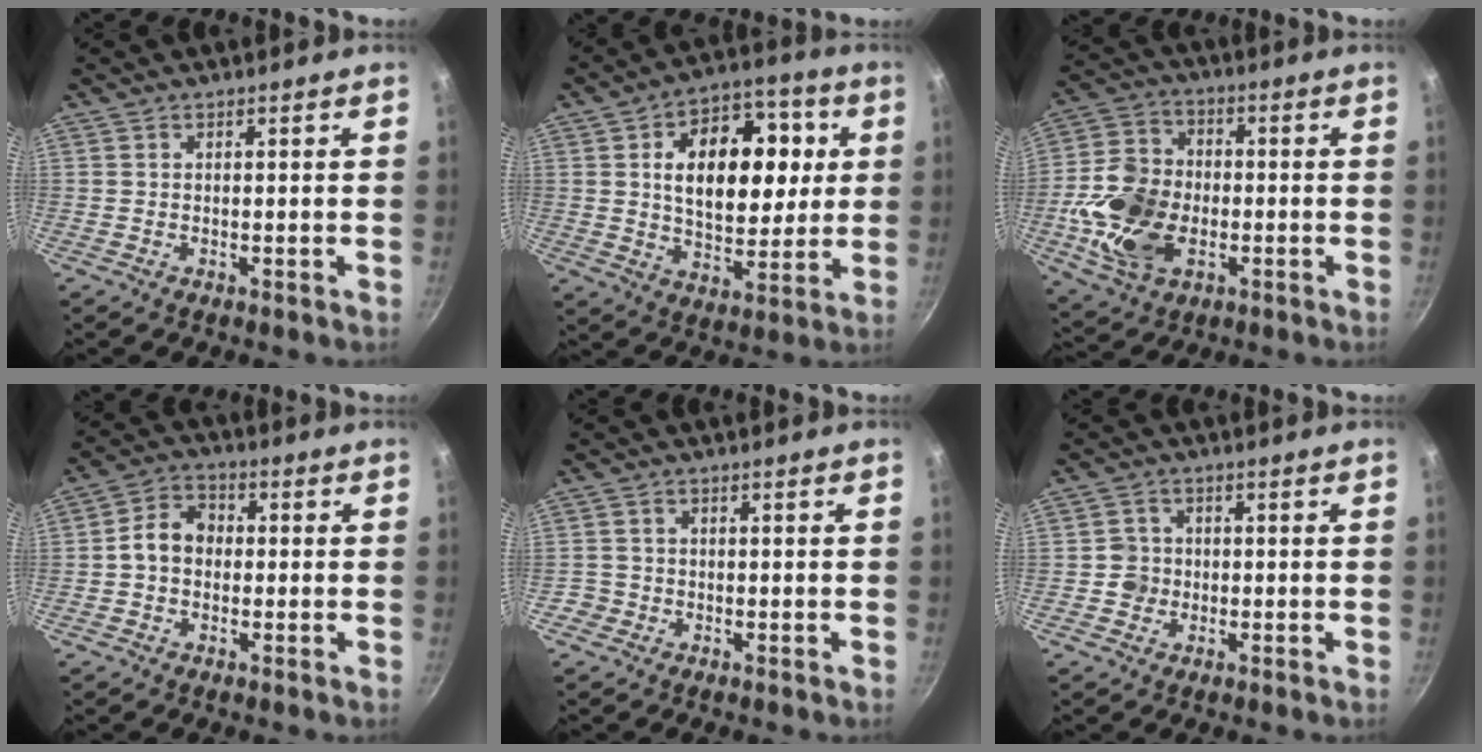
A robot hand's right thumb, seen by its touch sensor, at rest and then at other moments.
{"total": 19.0, "force": [3.7, 11.5, 14.6], "torque": [-0.175, 0.007, 0.059]}
{"total": 16.0, "force": [-3.3, 11.0, 11.2], "torque": [-0.205, 0.012, -0.061]}
{"total": 7.1, "force": [-0.4, 5.6, 4.4], "torque": [-0.062, 0.026, -0.019]}
{"total": 2.1, "force": [-0.9, 1.9, -0.1], "torque": [0.014, 0.009, -0.022]}
{"total": 3.6, "force": [-0.6, 3.4, 0.9], "torque": [0.007, 0.009, -0.014]}